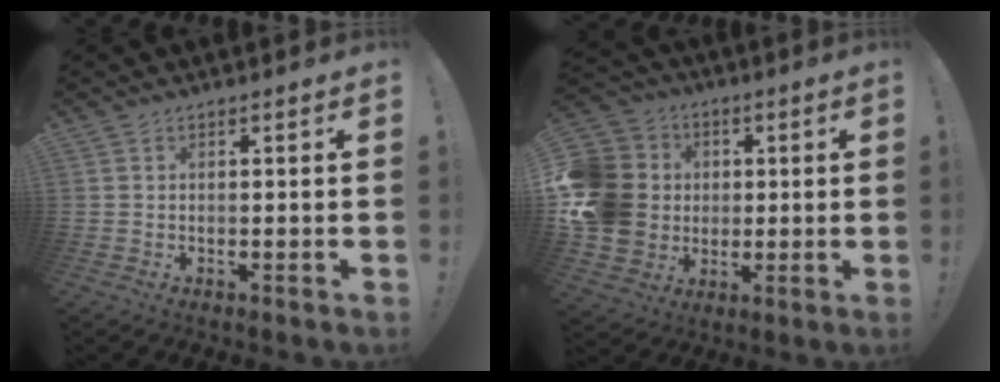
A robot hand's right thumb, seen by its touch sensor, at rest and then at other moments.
{"total": 17.1, "force": [0.5, 15.0, 8.1], "torque": [-0.154, 0.007, 0.029]}